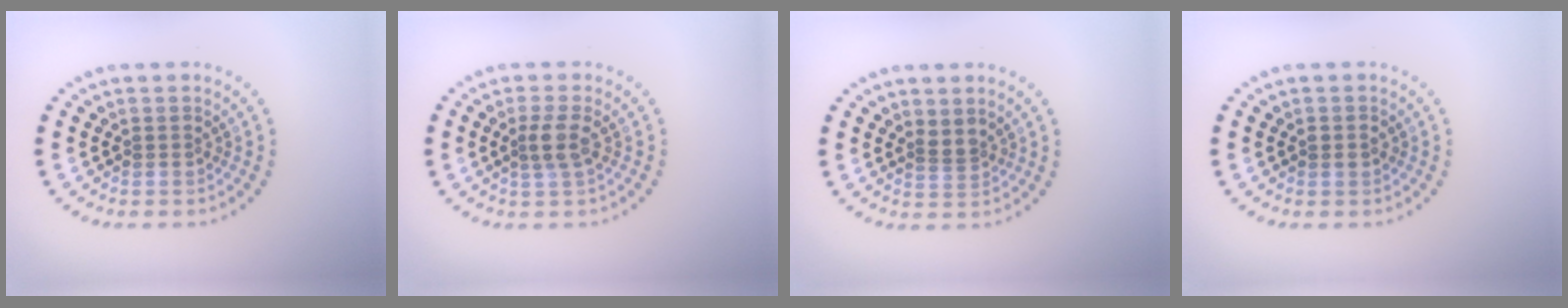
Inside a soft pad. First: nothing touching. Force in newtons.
{"total": 2.0, "press": 1.7, "slide": 1.0}
{"total": 1.3, "press": 0.9, "slide": 0.9}
{"total": 1.3, "press": 1.2, "slide": 0.1}